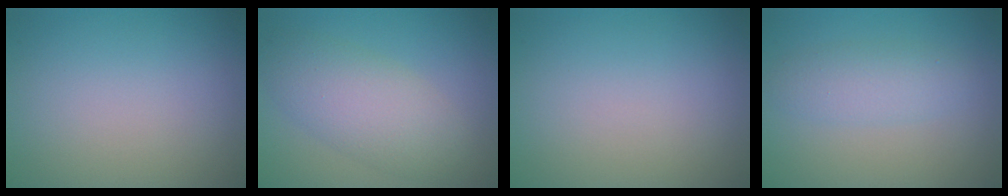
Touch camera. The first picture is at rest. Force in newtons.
{"total": 5.7, "press": 5.7, "slide": 0.1}
{"total": 0.0}
{"total": 2.8, "press": 2.8, "slide": 0.1}